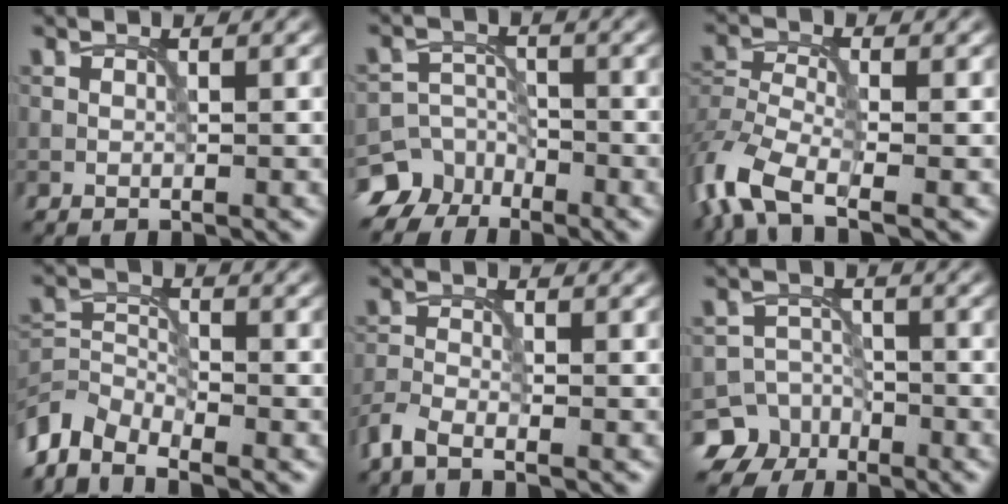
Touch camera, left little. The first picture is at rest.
{"total": 7.1, "force": [-5.3, 4.7, 1.0], "torque": [0.001, -0.012, -0.100]}
{"total": 7.1, "force": [-4.6, 2.9, 4.7], "torque": [-0.105, -0.005, -0.103]}
{"total": 5.2, "force": [-4.1, 2.2, 2.2], "torque": [-0.041, -0.005, -0.093]}
{"total": 2.4, "force": [-2.0, 0.5, 1.2], "torque": [-0.032, -0.005, -0.052]}
{"total": 6.6, "force": [-4.5, 4.8, 0.7], "torque": [0.009, -0.009, -0.086]}